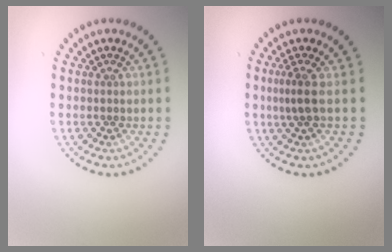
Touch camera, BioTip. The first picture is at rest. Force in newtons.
{"total": 1.9, "press": 1.4, "slide": 1.3}